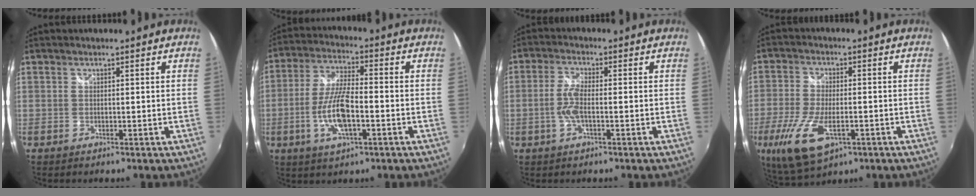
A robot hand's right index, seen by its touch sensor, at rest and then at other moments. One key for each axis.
{"total": 10.7, "fx": -3.2, "fy": 3.2, "fz": 9.7, "tx": -0.200, "ty": -0.002, "tz": -0.063}
{"total": 4.4, "fx": -1.1, "fy": 1.0, "fz": 4.2, "tx": -0.091, "ty": 0.002, "tz": -0.021}
{"total": 12.8, "fx": -5.2, "fy": 5.4, "fz": 10.4, "tx": -0.224, "ty": -0.030, "tz": -0.092}